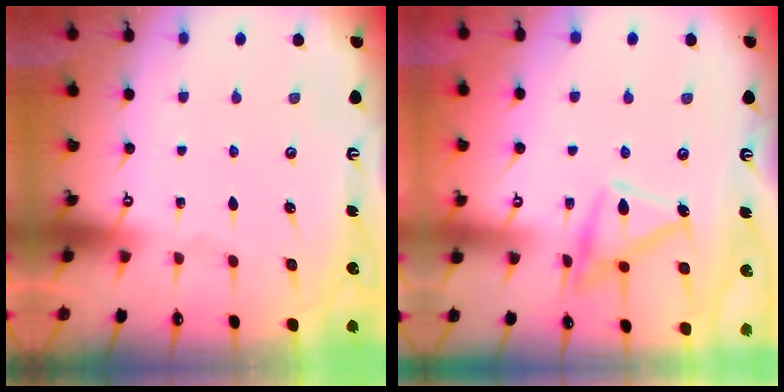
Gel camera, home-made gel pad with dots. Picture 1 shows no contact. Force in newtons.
{"total": 14.3, "press": 14.3, "slide": 1.0}